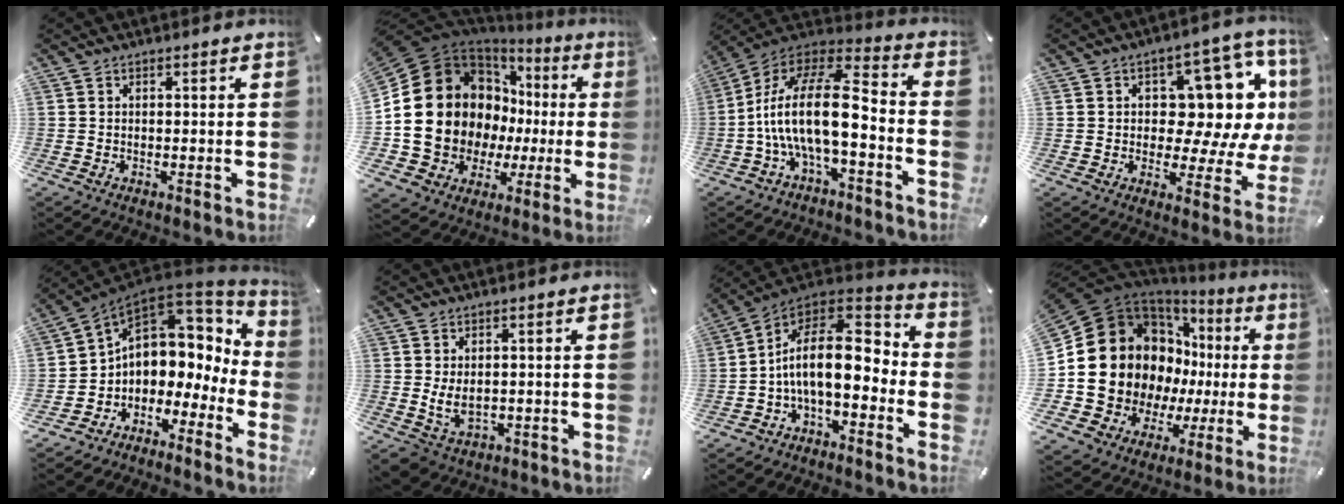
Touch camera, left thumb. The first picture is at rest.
{"total": 23.0, "force": [2.9, 18.5, 13.4], "torque": [-0.264, -0.035, 0.087]}
{"total": 19.4, "force": [-3.0, 8.0, 17.4], "torque": [-0.348, 0.013, -0.051]}
{"total": 15.9, "force": [5.5, 9.6, 11.4], "torque": [-0.141, -0.052, 0.094]}
{"total": 6.2, "force": [1.8, 5.8, 1.4], "torque": [-0.034, -0.049, 0.035]}
{"total": 5.3, "force": [-0.3, 4.0, 3.5], "torque": [-0.075, -0.003, -0.006]}
{"total": 16.2, "force": [-1.0, 8.9, 13.5], "torque": [-0.254, 0.005, -0.017]}
{"total": 20.2, "force": [3.4, 16.9, 10.7], "torque": [-0.197, -0.046, 0.091]}